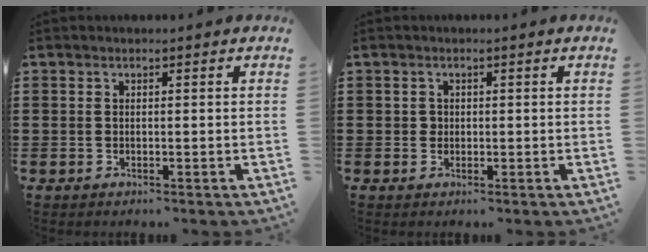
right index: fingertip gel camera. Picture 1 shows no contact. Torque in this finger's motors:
{"motor_torque": [0.17, 0.02, 0.00, 0.01]}